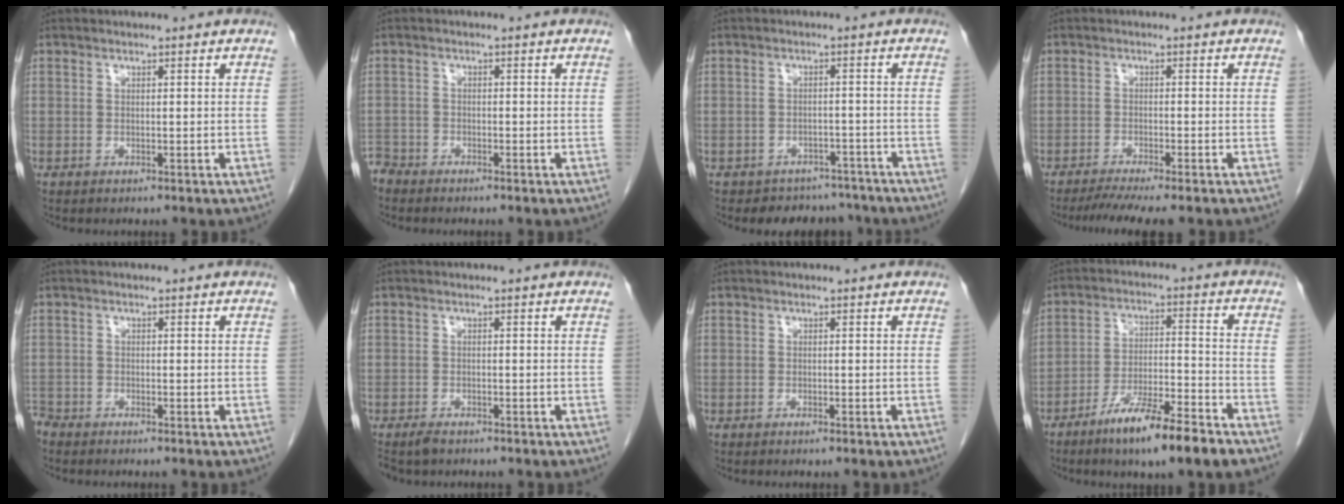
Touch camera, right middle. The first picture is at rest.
{"total": 2.1, "force": [-2.1, 0.3, -0.3], "torque": [0.008, -0.006, -0.040]}
{"total": 6.8, "force": [-5.9, 3.3, 0.7], "torque": [0.010, 0.008, -0.073]}
{"total": 6.2, "force": [-5.2, -0.4, 3.4], "torque": [-0.041, -0.013, -0.082]}
{"total": 1.6, "force": [-1.5, 0.2, 0.0], "torque": [0.000, -0.004, -0.028]}
{"total": 2.5, "force": [-2.1, 0.9, 1.1], "torque": [-0.025, -0.006, -0.034]}
{"total": 0.7, "force": [-0.5, 0.1, 0.6], "torque": [-0.013, 0.000, -0.005]}
{"total": 11.2, "force": [-7.6, 0.7, 8.2], "torque": [-0.142, -0.016, -0.133]}